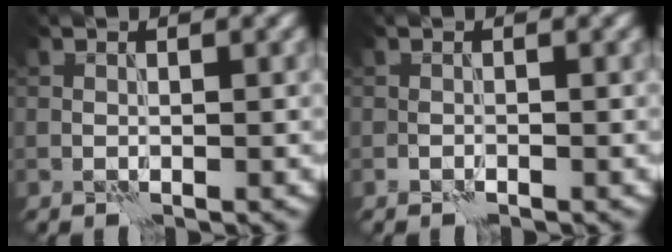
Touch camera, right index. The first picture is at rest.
{"total": 0.0}